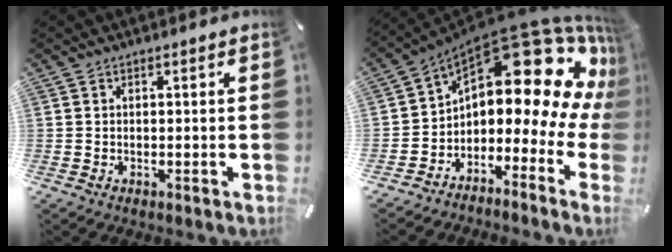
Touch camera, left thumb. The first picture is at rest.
{"total": 17.9, "force": [9.2, 8.9, 12.6], "torque": [-0.175, -0.085, 0.151]}